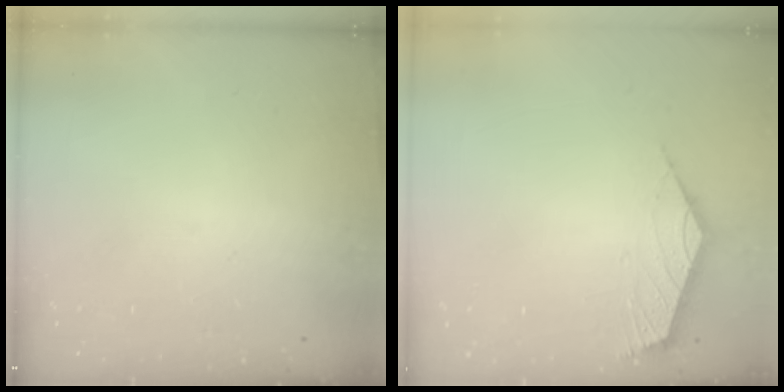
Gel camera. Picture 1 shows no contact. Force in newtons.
{"total": 2.6, "press": 2.5, "slide": 0.6}